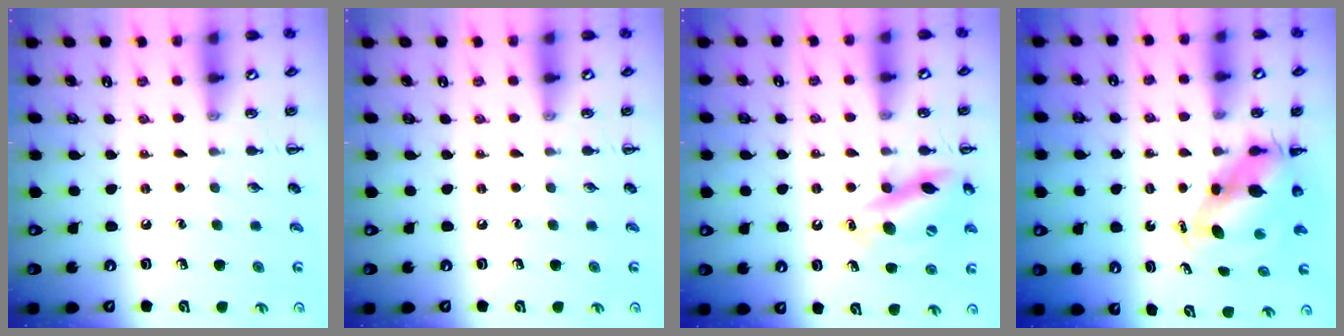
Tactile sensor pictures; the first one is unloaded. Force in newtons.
{"total": 0.0}
{"total": 16.2, "press": 16.0, "slide": 2.6}
{"total": 6.6, "press": 6.4, "slide": 1.8}